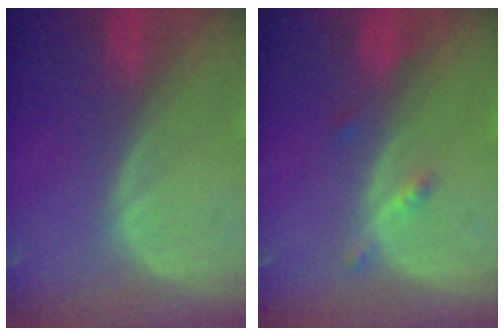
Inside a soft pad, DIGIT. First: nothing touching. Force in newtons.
{"total": 2.2, "press": 1.8, "slide": 1.3}